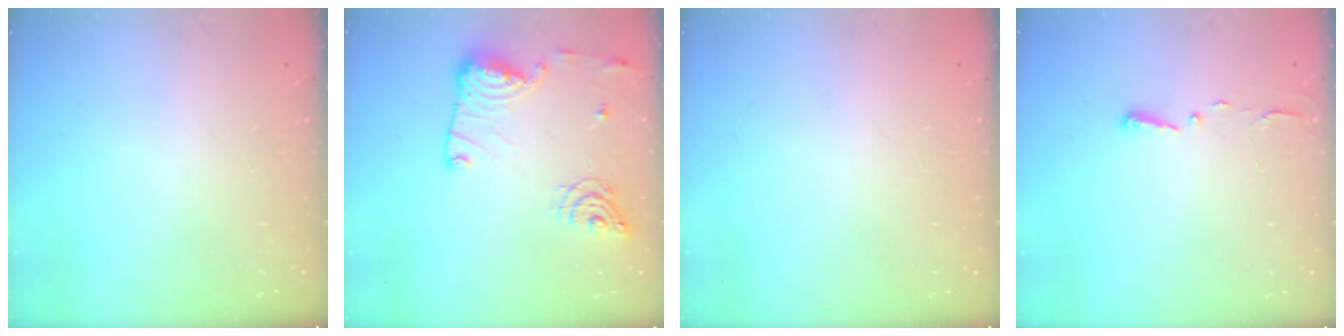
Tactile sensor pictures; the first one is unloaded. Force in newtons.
{"total": 13.9, "press": 13.9, "slide": 0.8}
{"total": 1.0, "press": 0.8, "slide": 0.6}
{"total": 2.7, "press": 2.7, "slide": 0.4}